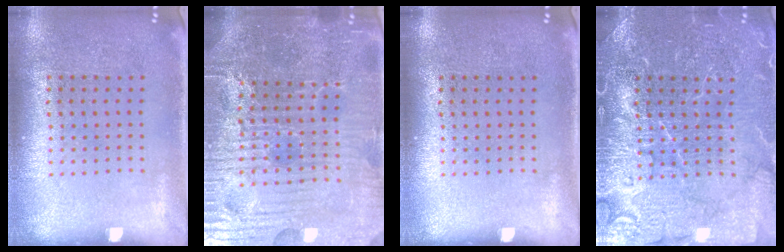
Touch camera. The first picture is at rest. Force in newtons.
{"total": 6.2, "press": 5.7, "slide": 2.4}
{"total": 0.0}
{"total": 7.1, "press": 7.0, "slide": 1.0}